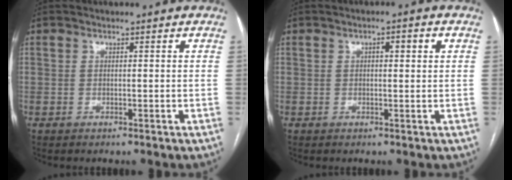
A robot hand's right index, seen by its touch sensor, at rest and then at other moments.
{"total": 2.2, "force": [0.6, 0.5, 2.1], "torque": [-0.034, 0.009, 0.009]}